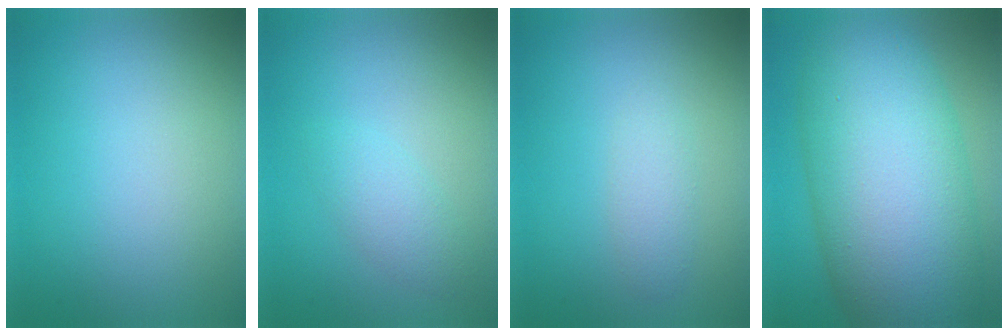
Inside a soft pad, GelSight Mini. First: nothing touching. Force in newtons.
{"total": 1.9, "press": 1.9, "slide": 0.0}
{"total": 1.5, "press": 1.5, "slide": 0.1}
{"total": 14.4, "press": 14.4, "slide": 0.5}